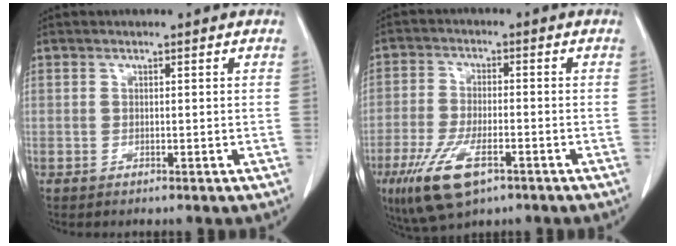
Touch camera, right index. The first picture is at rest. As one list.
[{"total": 9.8, "force": [-5.1, 3.8, 7.5], "torque": [-0.151, -0.015, -0.084]}]